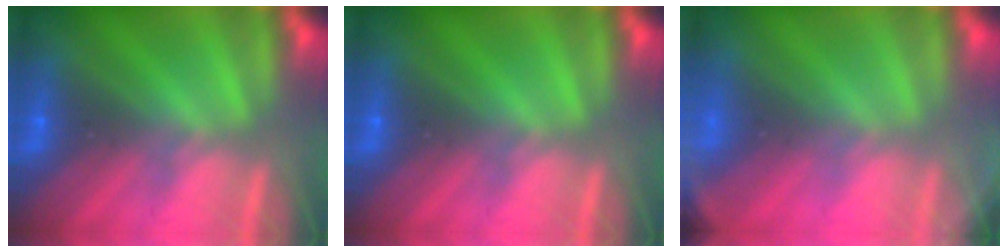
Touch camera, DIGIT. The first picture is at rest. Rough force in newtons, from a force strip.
{"total": 0.0}
{"total": 3.5}